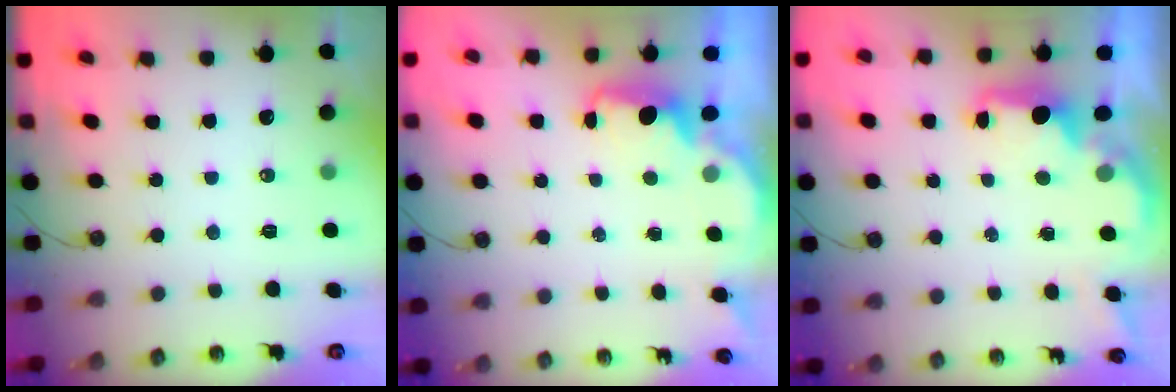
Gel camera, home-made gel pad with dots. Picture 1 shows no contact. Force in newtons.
{"total": 1.8, "press": 1.7, "slide": 0.7}
{"total": 2.0, "press": 1.9, "slide": 0.7}